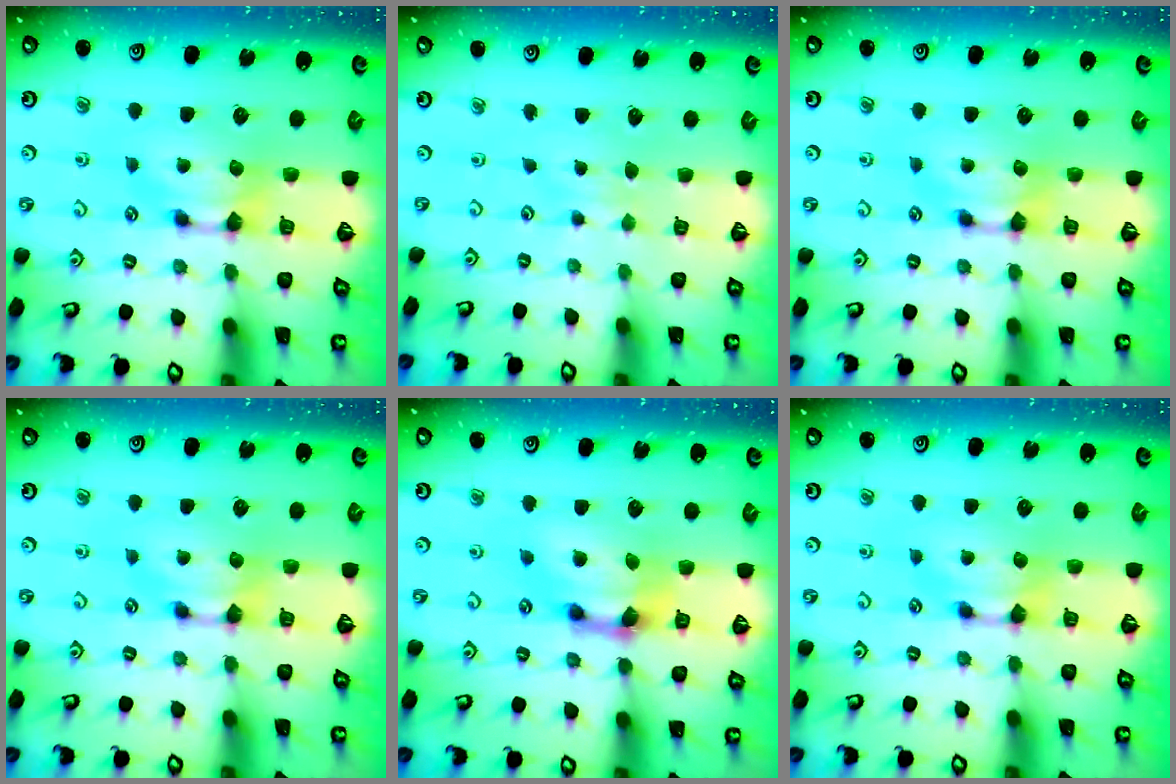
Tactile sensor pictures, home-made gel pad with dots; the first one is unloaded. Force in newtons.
{"total": 2.3, "press": 2.3, "slide": 0.3}
{"total": 0.0}
{"total": 0.0}
{"total": 3.2, "press": 2.6, "slide": 1.8}
{"total": 0.0}